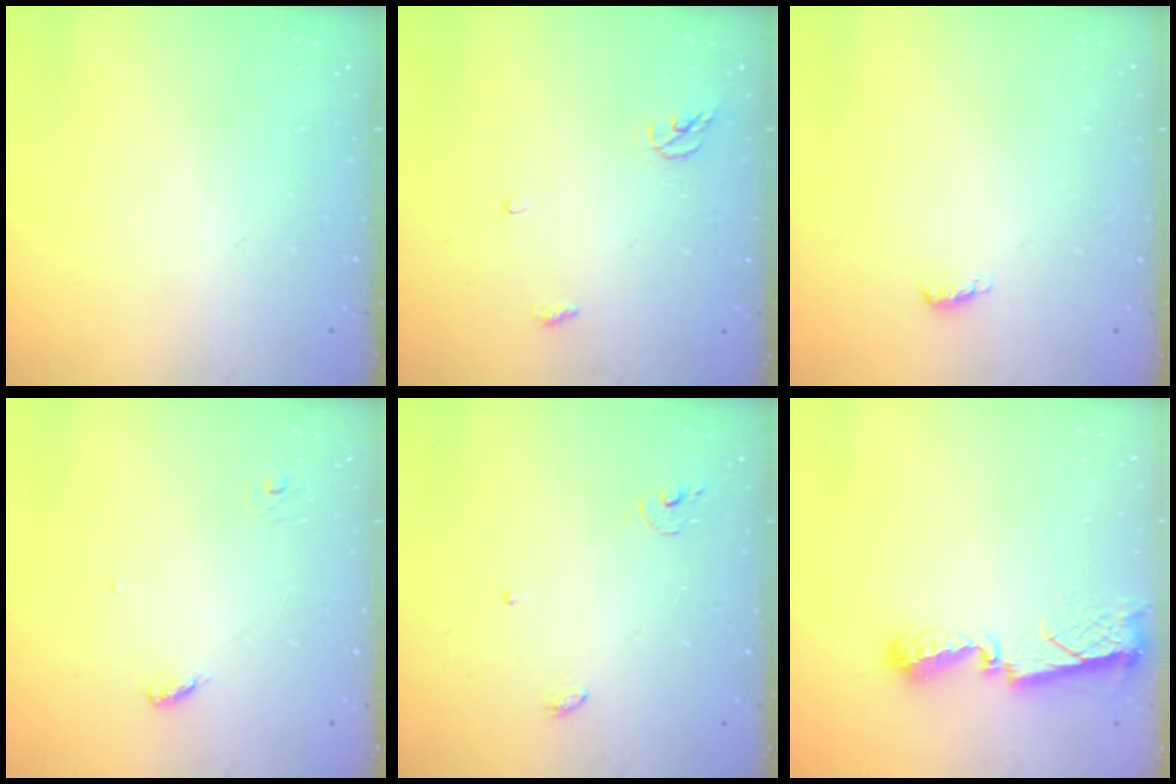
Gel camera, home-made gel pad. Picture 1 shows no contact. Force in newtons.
{"total": 3.5, "press": 3.5, "slide": 0.2}
{"total": 4.9, "press": 4.4, "slide": 2.0}
{"total": 3.4, "press": 3.4, "slide": 0.3}
{"total": 3.8, "press": 3.8, "slide": 0.4}
{"total": 8.7, "press": 8.7, "slide": 0.4}